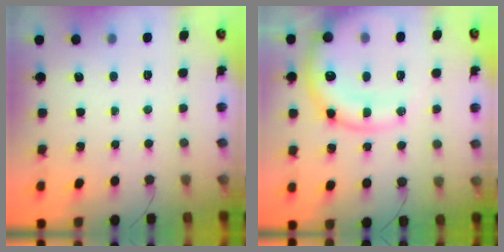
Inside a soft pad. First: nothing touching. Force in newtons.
{"total": 18.9, "press": 18.5, "slide": 3.6}